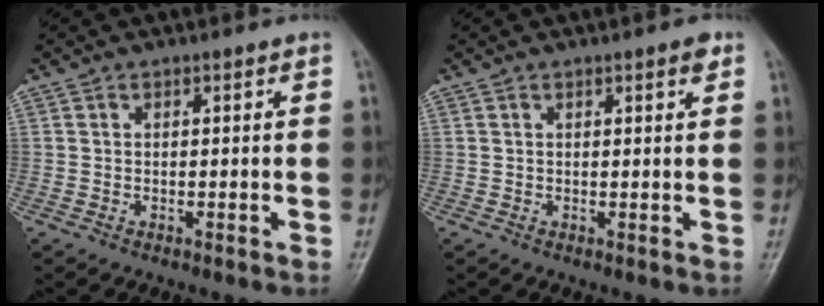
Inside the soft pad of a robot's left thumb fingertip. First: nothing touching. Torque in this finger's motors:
{"motor_torque": [-0.03, 0.00, -0.07, -0.09, 0.03]}